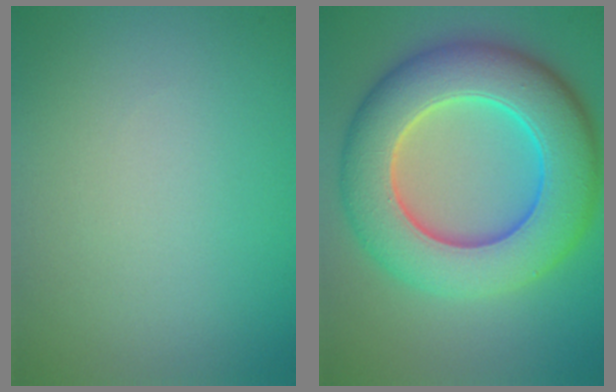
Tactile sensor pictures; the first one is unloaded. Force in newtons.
{"total": 11.6, "press": 11.6, "slide": 0.4}